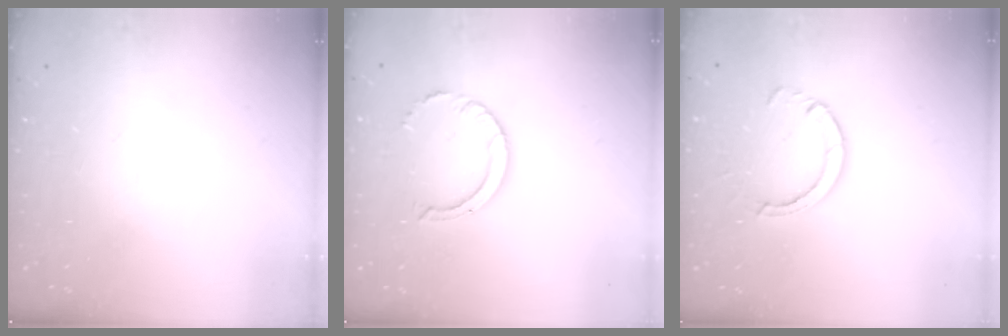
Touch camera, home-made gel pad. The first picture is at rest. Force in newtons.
{"total": 7.2, "press": 7.2, "slide": 0.5}
{"total": 5.8, "press": 5.8, "slide": 0.6}